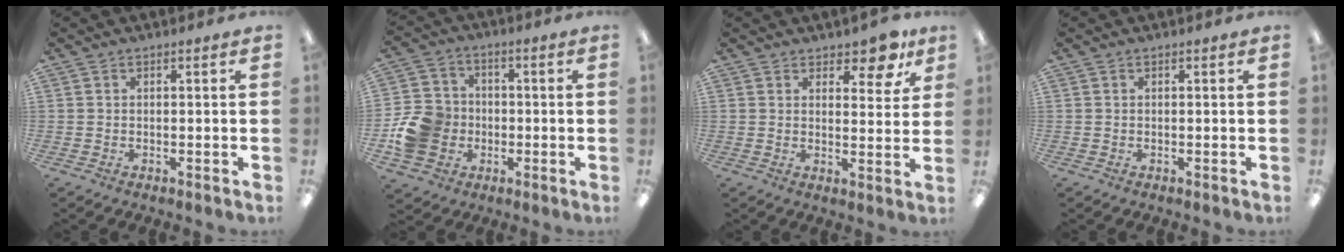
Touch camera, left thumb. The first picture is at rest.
{"total": 12.0, "force": [-2.9, 10.8, 4.4], "torque": [-0.088, 0.032, -0.044]}
{"total": 6.7, "force": [5.2, 2.8, 3.3], "torque": [-0.030, -0.030, 0.085]}
{"total": 0.0}